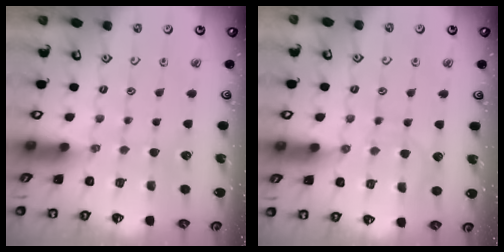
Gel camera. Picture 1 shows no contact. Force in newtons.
{"total": 5.3, "press": 5.2, "slide": 0.6}